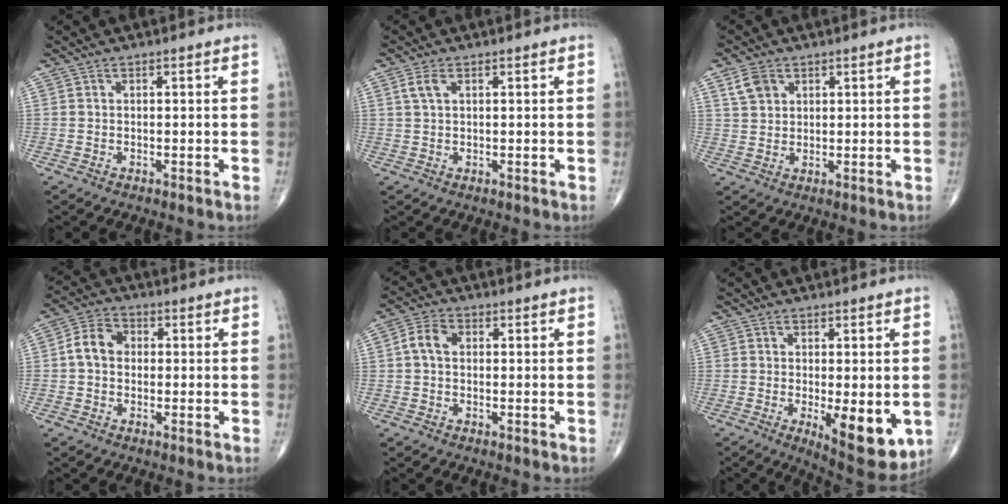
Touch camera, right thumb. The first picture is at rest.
{"total": 2.8, "force": [1.2, 1.3, 2.2], "torque": [-0.049, 0.009, 0.029]}
{"total": 4.6, "force": [2.3, 3.3, 2.1], "torque": [-0.029, -0.004, 0.048]}
{"total": 6.4, "force": [0.2, 5.1, 3.9], "torque": [-0.060, 0.019, -0.005]}
{"total": 4.5, "force": [0.6, 3.2, 3.2], "torque": [-0.062, 0.015, 0.004]}
{"total": 11.1, "force": [-2.5, 3.9, 10.1], "torque": [-0.124, -0.024, -0.026]}